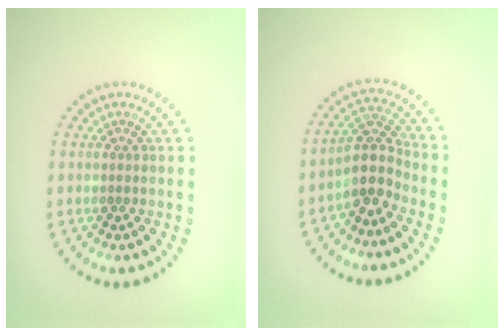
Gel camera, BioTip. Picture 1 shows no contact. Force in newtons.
{"total": 3.7, "press": 3.1, "slide": 2.1}